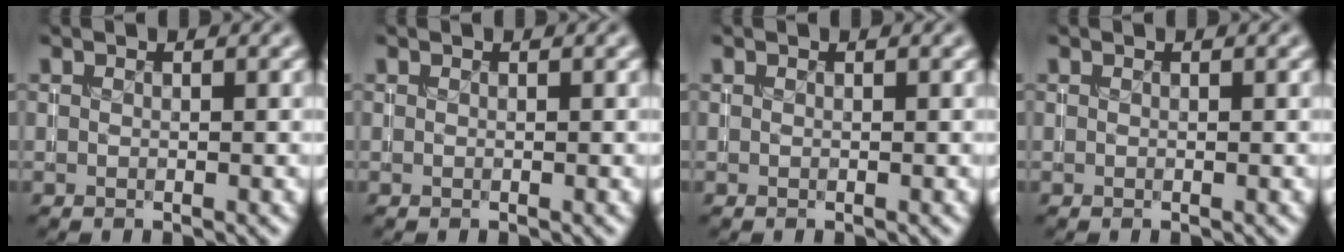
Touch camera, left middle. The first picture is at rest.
{"total": 0.0}
{"total": 0.0}
{"total": 0.0}